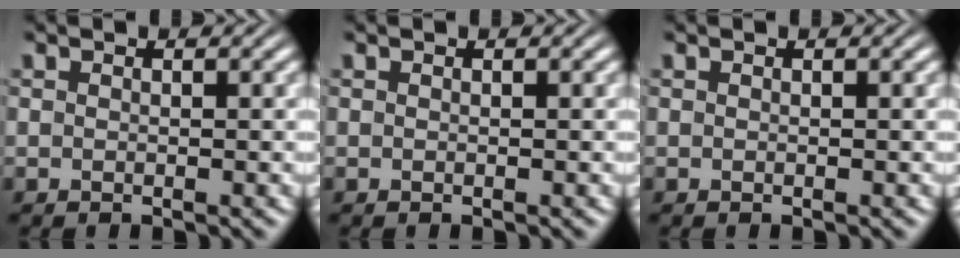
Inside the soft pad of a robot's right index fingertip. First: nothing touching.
{"total": 0.0}
{"total": 0.0}